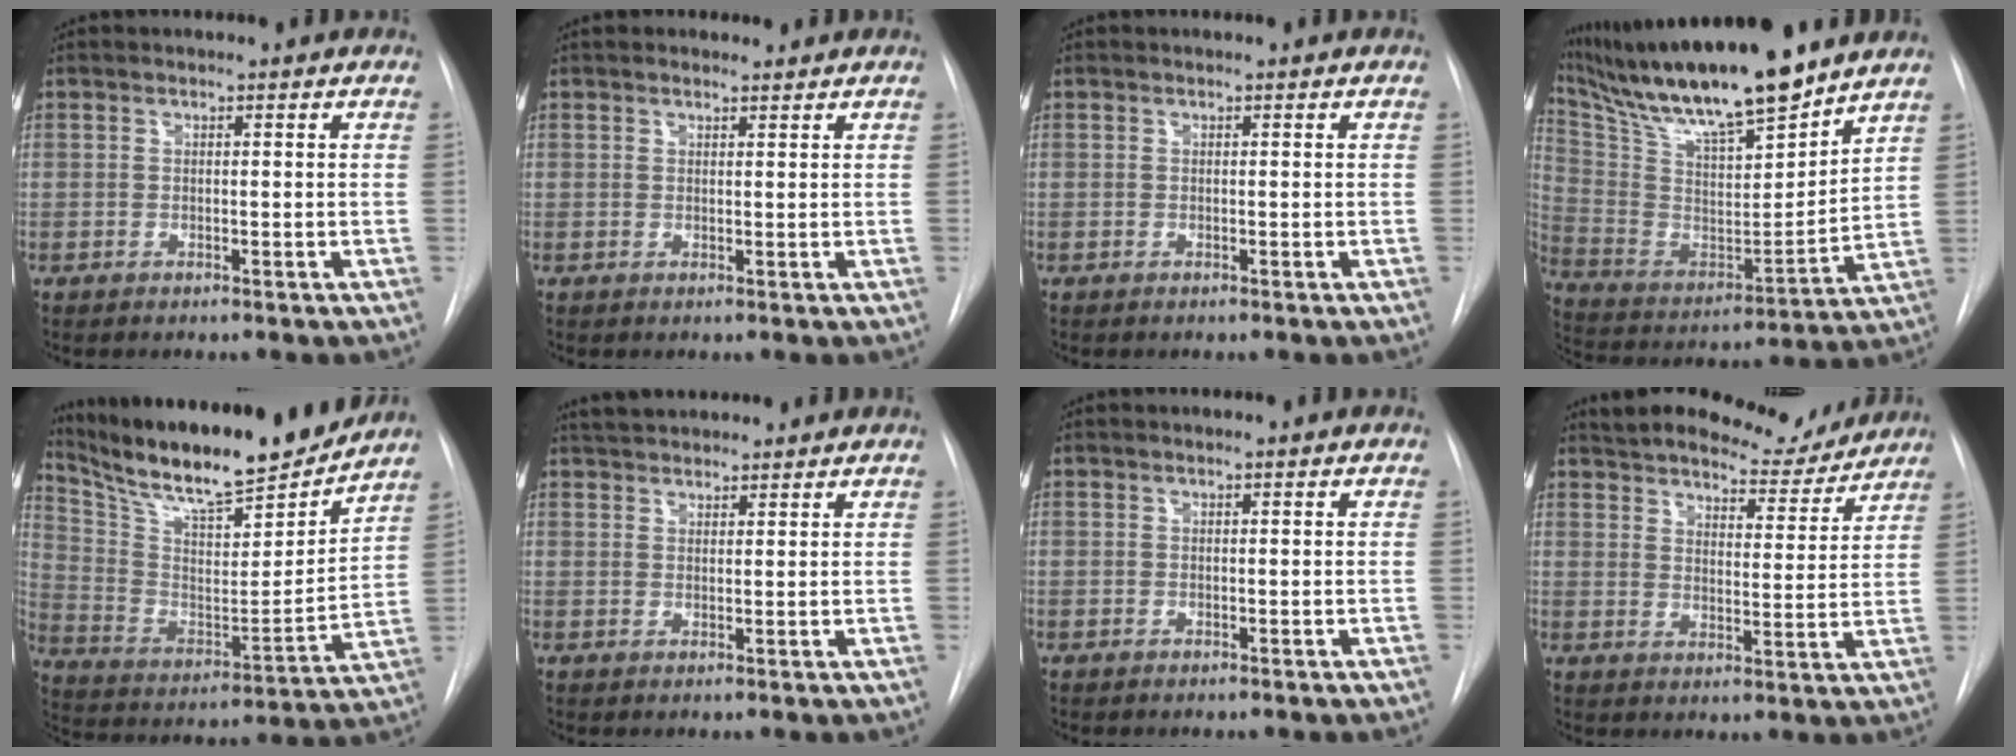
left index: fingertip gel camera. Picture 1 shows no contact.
{"total": 1.9, "force": [1.8, 0.6, 0.3], "torque": [-0.005, 0.013, 0.029]}
{"total": 0.0}
{"total": 22.1, "force": [18.3, 2.4, 12.1], "torque": [-0.232, -0.008, 0.326]}
{"total": 22.8, "force": [19.9, 2.8, 10.6], "torque": [-0.201, -0.021, 0.323]}
{"total": 7.0, "force": [6.5, 1.5, 2.1], "torque": [-0.037, 0.037, 0.105]}
{"total": 0.0}
{"total": 11.8, "force": [11.0, 3.0, 2.9], "torque": [-0.033, -0.008, 0.151]}